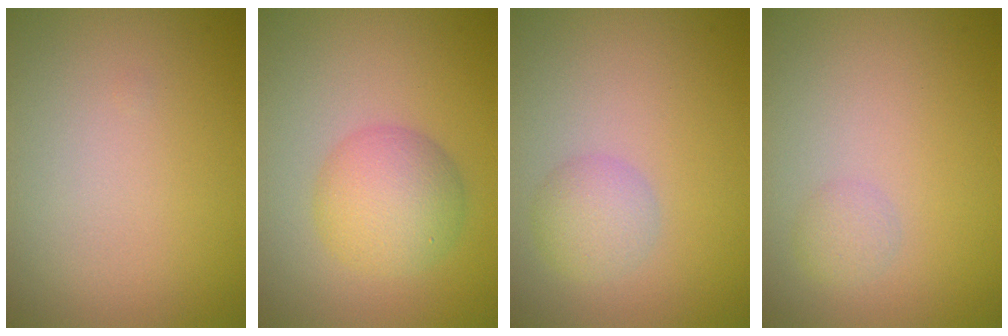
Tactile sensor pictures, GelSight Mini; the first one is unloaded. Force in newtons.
{"total": 4.4, "press": 4.4, "slide": 0.1}
{"total": 2.1, "press": 2.1, "slide": 0.1}
{"total": 1.0, "press": 1.0, "slide": 0.0}